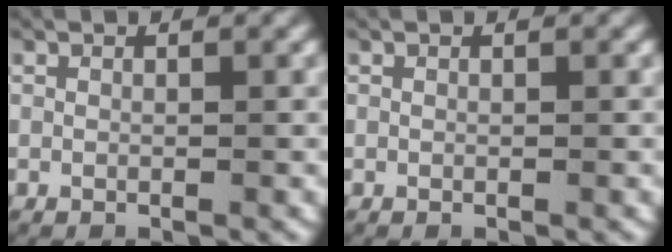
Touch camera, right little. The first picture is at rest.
{"total": 0.0}